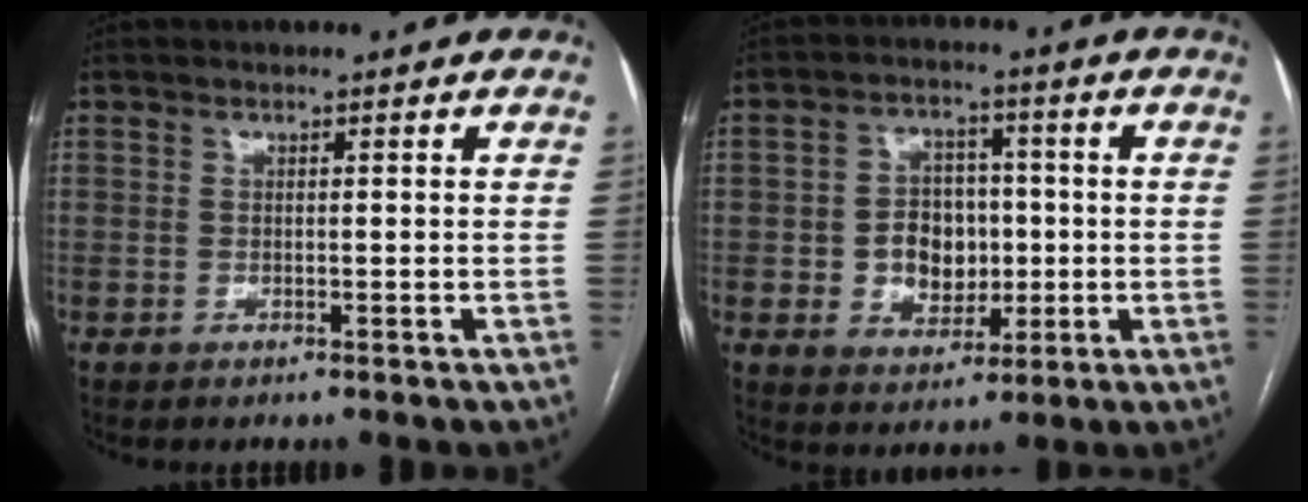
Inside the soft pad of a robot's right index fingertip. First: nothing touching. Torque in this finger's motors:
{"motor_torque": [0.66, 0.27, 0.12, 0.03]}